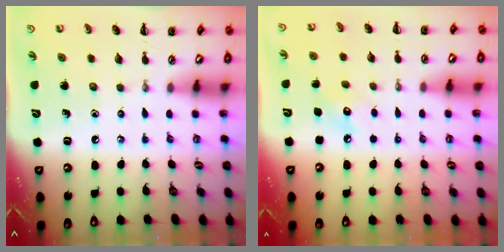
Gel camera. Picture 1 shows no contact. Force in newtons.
{"total": 5.6, "press": 5.4, "slide": 1.4}